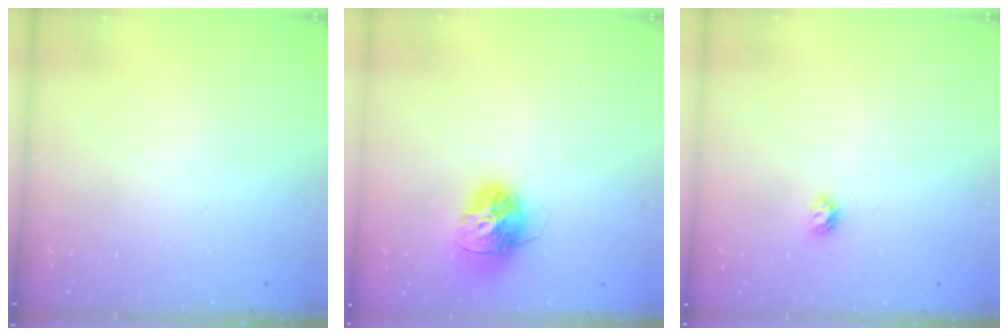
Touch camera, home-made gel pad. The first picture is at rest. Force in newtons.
{"total": 14.5, "press": 14.4, "slide": 1.5}
{"total": 4.2, "press": 4.2, "slide": 0.6}